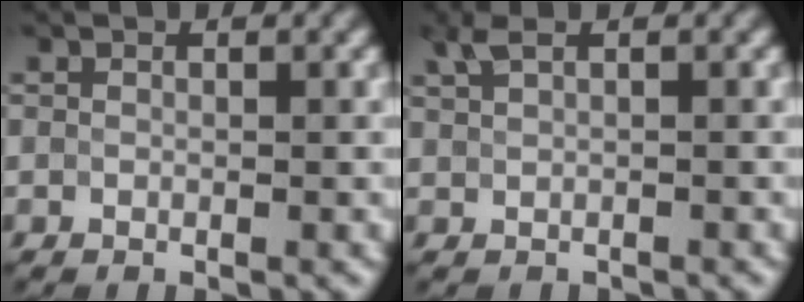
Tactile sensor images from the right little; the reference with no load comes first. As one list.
[{"total": 1.3, "force": [0.9, 0.3, 0.8], "torque": [-0.021, 0.003, 0.019]}]